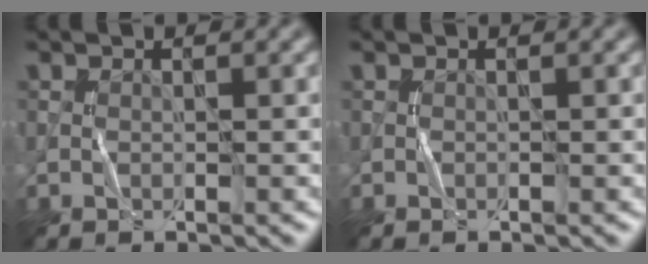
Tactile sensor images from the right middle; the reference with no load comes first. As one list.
[{"total": 0.0}]